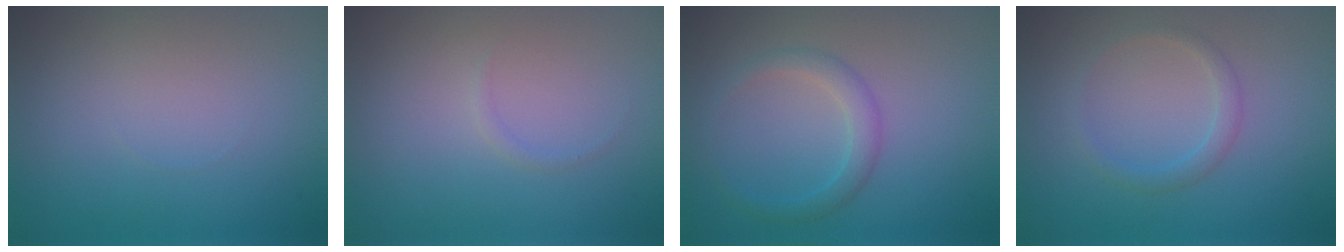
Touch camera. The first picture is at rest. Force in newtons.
{"total": 0.5, "press": 0.5, "slide": 0.0}
{"total": 2.1, "press": 2.1, "slide": 0.1}
{"total": 1.5, "press": 1.5, "slide": 0.1}